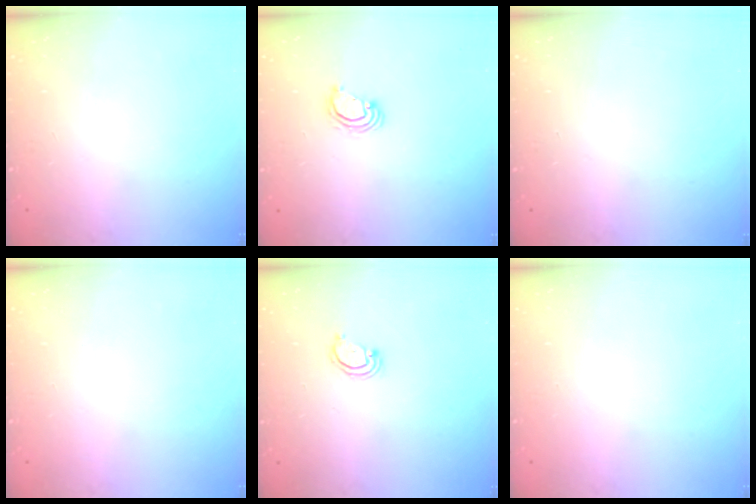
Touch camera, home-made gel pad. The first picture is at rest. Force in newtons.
{"total": 3.1, "press": 3.1, "slide": 0.1}
{"total": 0.0}
{"total": 0.0}
{"total": 2.4, "press": 2.4, "slide": 0.2}
{"total": 0.0}